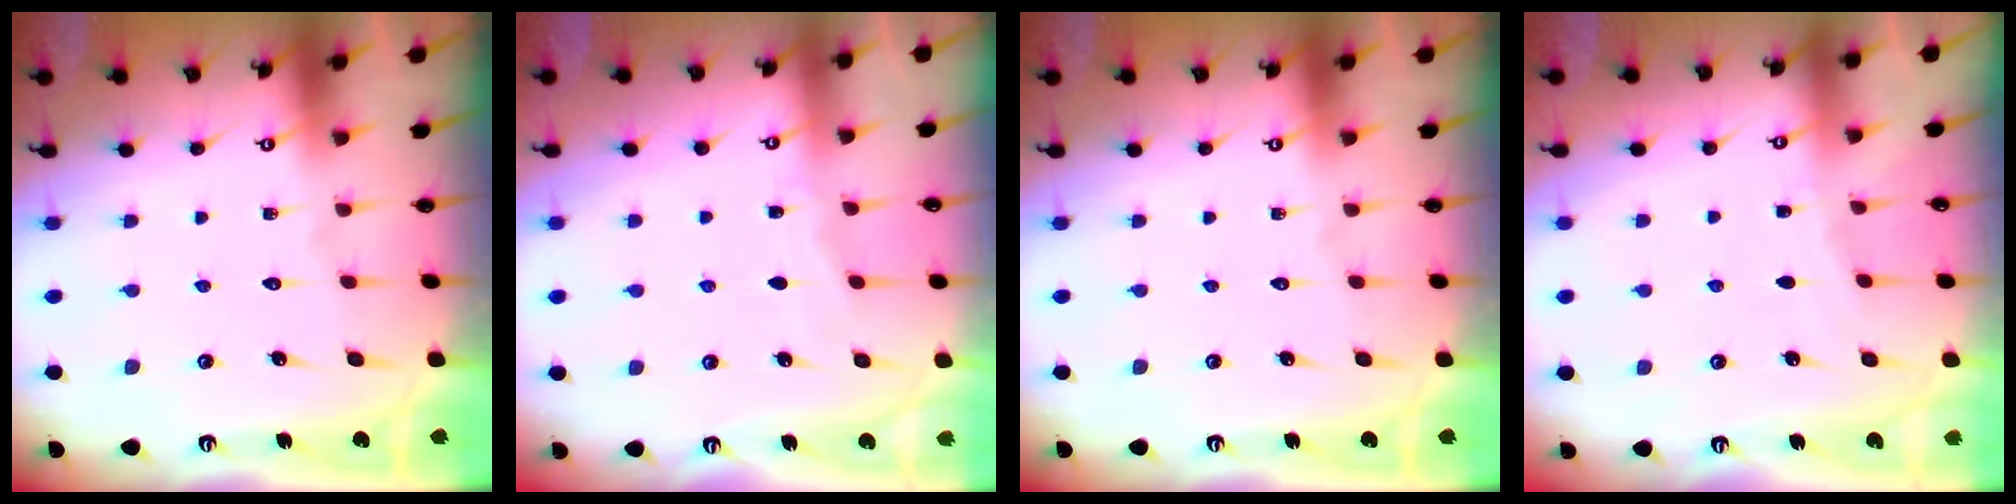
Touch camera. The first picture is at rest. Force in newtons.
{"total": 2.9, "press": 2.9, "slide": 0.1}
{"total": 0.0}
{"total": 1.8, "press": 1.8, "slide": 0.3}